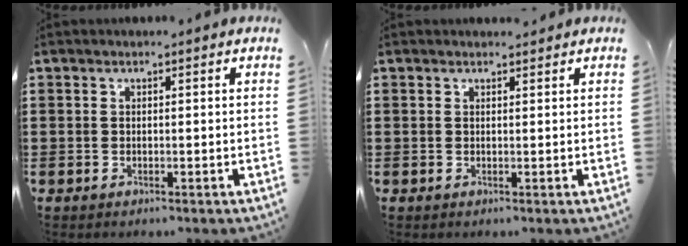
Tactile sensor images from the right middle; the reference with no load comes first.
{"total": 0.8, "force": [0.7, 0.4, 0.0], "torque": [0.006, -0.003, 0.012]}